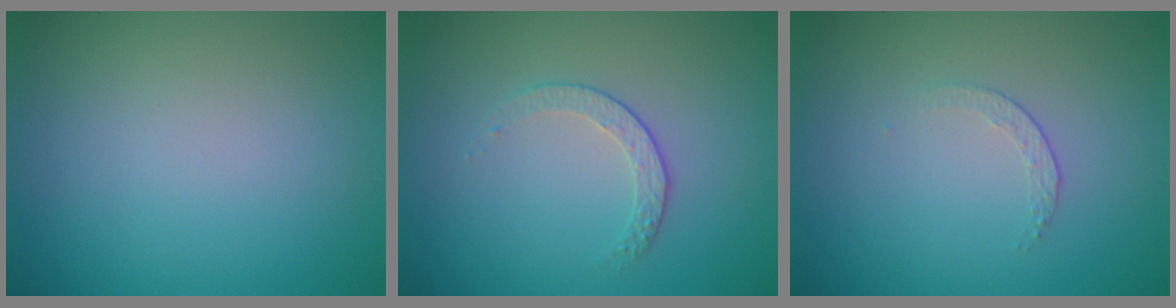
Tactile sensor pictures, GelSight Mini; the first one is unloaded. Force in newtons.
{"total": 1.6, "press": 1.0, "slide": 1.3}
{"total": 1.2, "press": 0.5, "slide": 1.1}